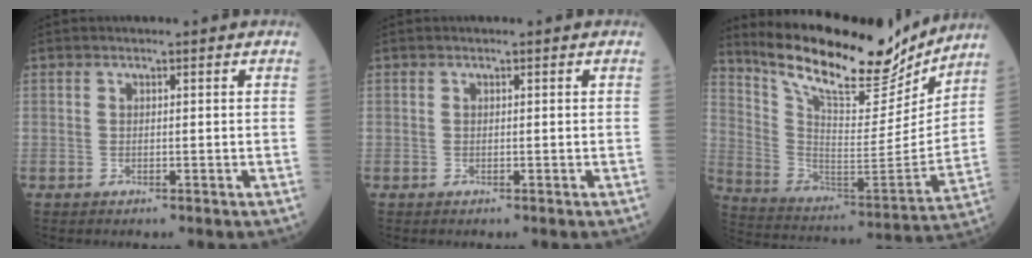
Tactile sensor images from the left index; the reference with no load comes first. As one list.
[{"total": 0.0}, {"total": 21.3, "force": [18.3, 5.1, 9.5], "torque": [-0.171, -0.027, 0.297]}]